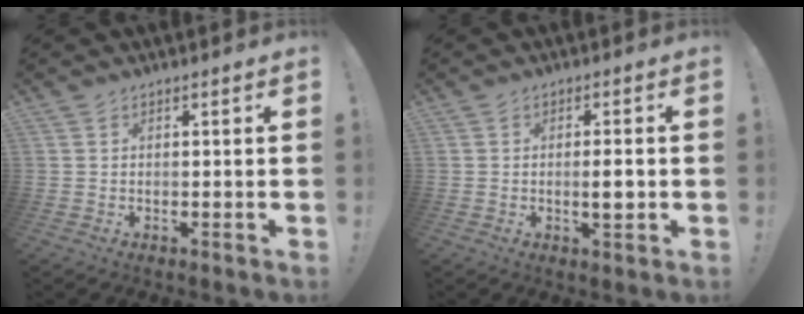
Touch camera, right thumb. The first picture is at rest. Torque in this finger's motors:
{"motor_torque": [1.04, 0.86, 0.58, -0.09, 0.09]}